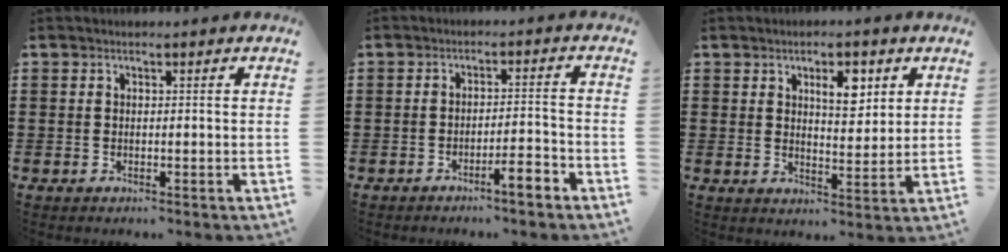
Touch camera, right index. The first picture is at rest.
{"total": 4.0, "force": [-3.1, 0.3, 2.5], "torque": [-0.043, 0.001, -0.057]}
{"total": 5.8, "force": [2.7, 2.6, 4.5], "torque": [-0.072, 0.002, 0.039]}